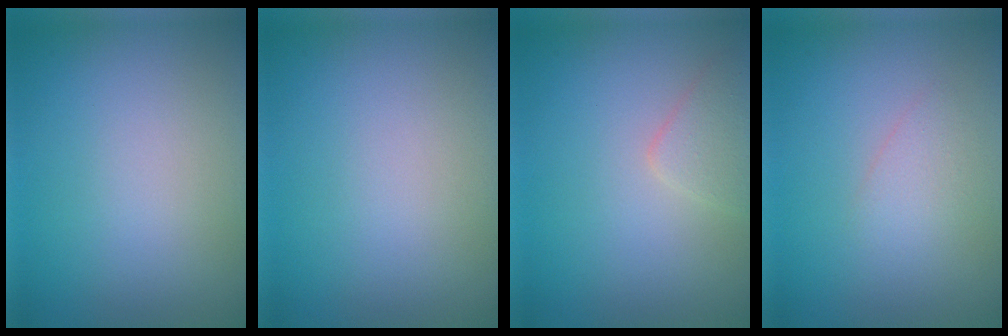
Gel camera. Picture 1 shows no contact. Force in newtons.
{"total": 0.0}
{"total": 1.7, "press": 1.7, "slide": 0.1}
{"total": 1.4, "press": 1.4, "slide": 0.1}